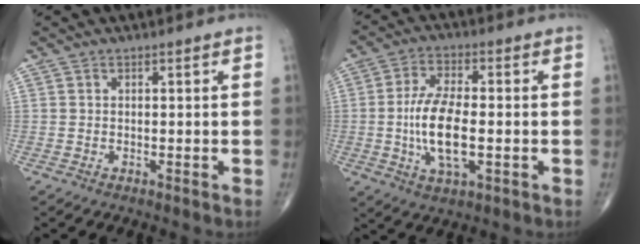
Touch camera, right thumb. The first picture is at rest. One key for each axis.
{"total": 11.6, "fx": -1.5, "fy": 4.9, "fz": 10.4, "tx": -0.203, "ty": 0.004, "tz": -0.026}